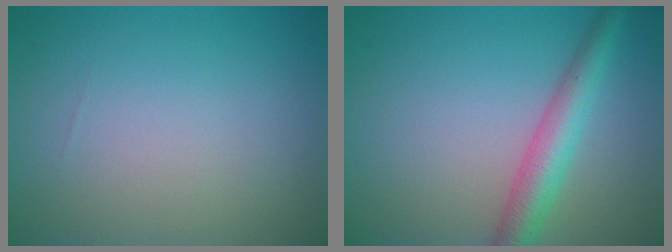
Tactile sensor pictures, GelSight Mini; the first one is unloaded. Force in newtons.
{"total": 4.0, "press": 4.0, "slide": 0.2}